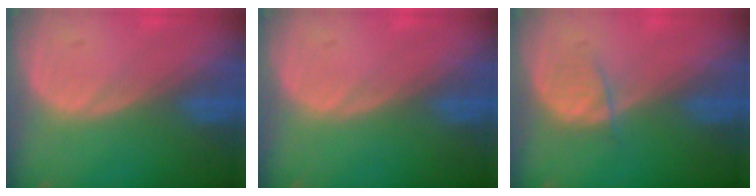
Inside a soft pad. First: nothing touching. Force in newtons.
{"total": 0.0}
{"total": 2.1, "press": 2.1, "slide": 0.3}